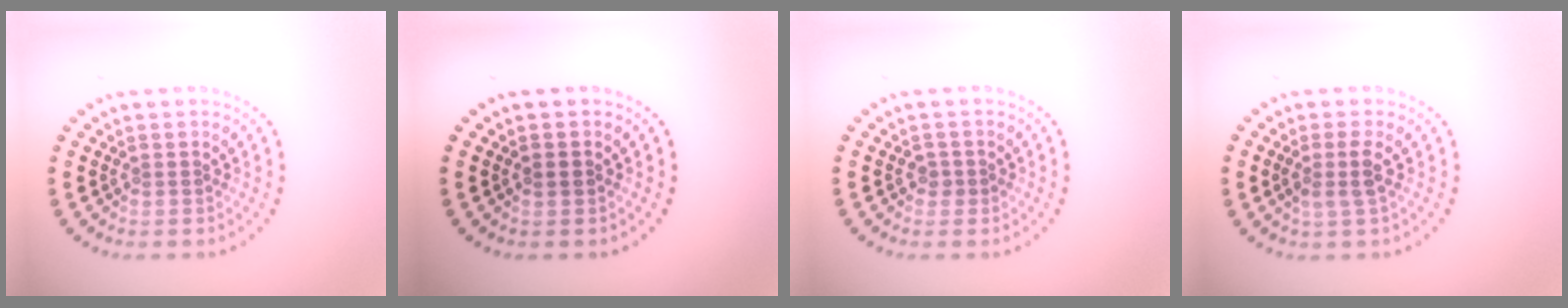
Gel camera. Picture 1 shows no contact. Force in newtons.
{"total": 0.7, "press": 0.7, "slide": 0.1}
{"total": 0.9, "press": 0.8, "slide": 0.4}
{"total": 2.0, "press": 1.6, "slide": 1.2}